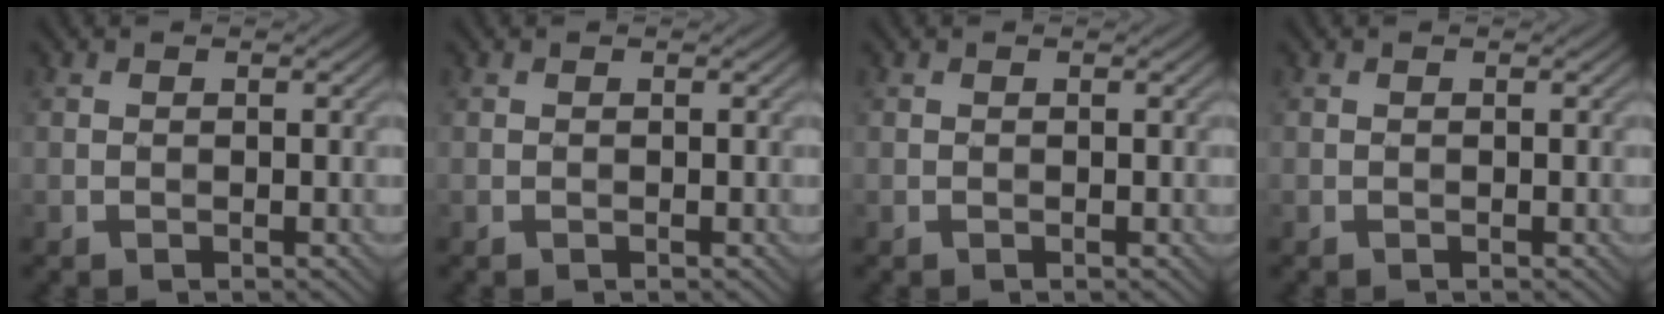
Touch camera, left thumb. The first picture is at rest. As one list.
[{"total": 0.0}, {"total": 0.0}, {"total": 0.0}]